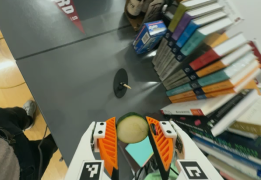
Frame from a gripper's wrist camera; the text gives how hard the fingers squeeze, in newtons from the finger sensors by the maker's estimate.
{"total": 8.9, "left": 9.2, "right": 8.7}